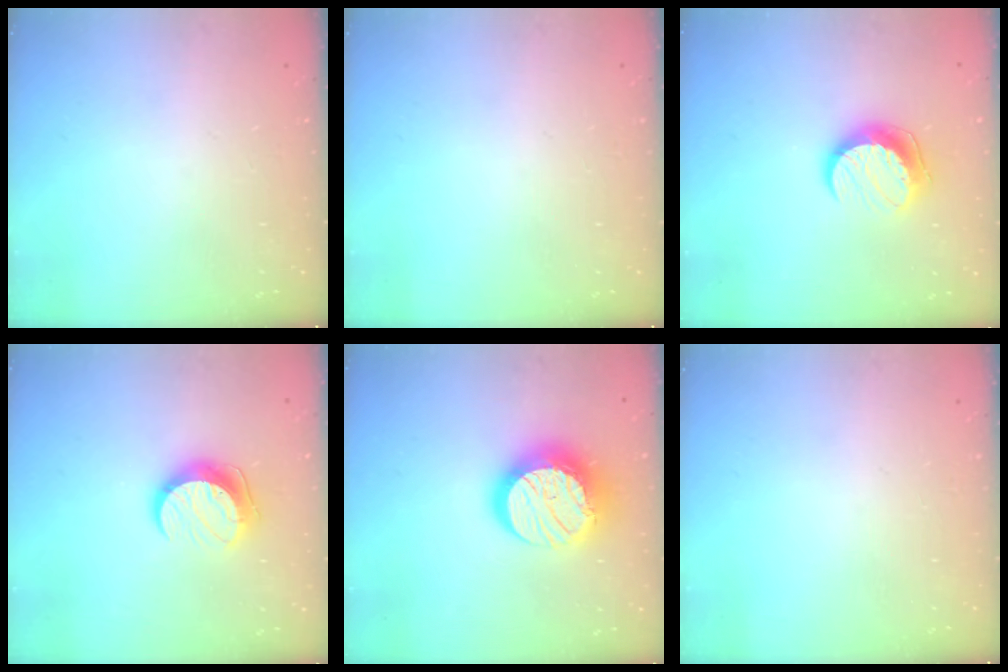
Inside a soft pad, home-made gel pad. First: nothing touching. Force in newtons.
{"total": 0.0}
{"total": 9.9, "press": 9.9, "slide": 0.0}
{"total": 10.1, "press": 10.1, "slide": 0.4}
{"total": 17.8, "press": 17.8, "slide": 1.2}
{"total": 0.0}